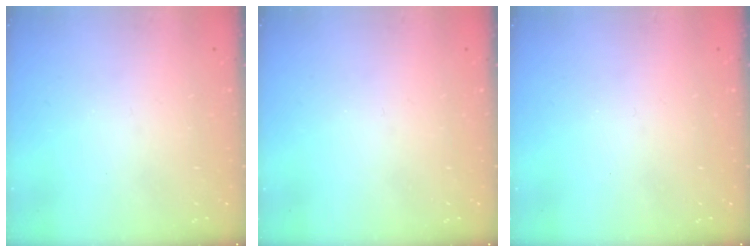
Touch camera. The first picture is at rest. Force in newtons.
{"total": 0.0}
{"total": 0.0}